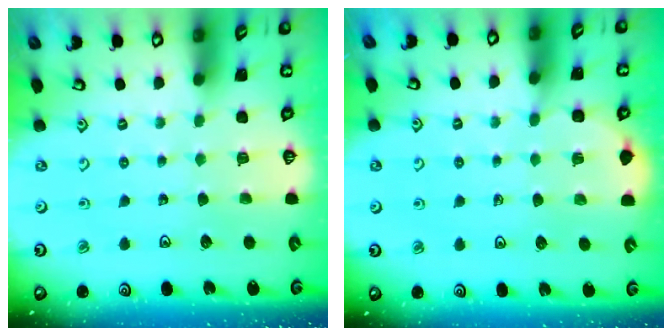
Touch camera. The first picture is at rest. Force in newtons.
{"total": 4.4, "press": 3.9, "slide": 1.9}